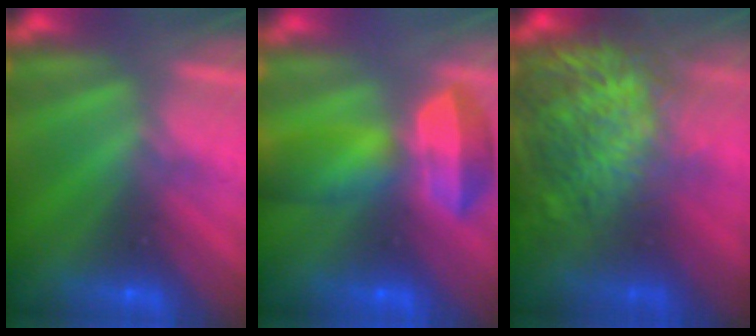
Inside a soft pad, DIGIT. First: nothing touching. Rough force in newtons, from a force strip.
{"total": 5.7}
{"total": 10.4}